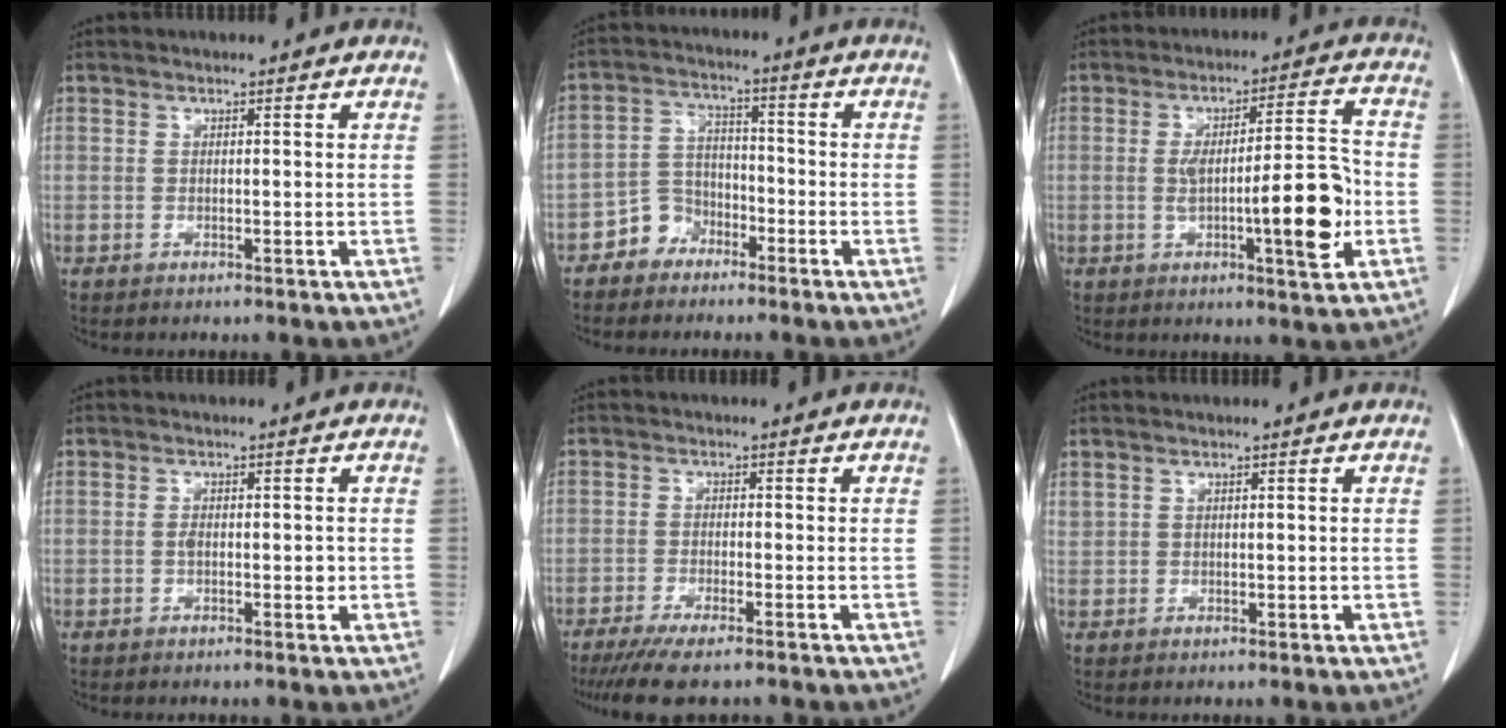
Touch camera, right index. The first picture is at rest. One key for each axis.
{"total": 5.2, "fx": -3.5, "fy": 3.9, "fz": 0.8, "tx": -0.008, "ty": 0.014, "tz": -0.065}
{"total": 12.3, "fx": -2.3, "fy": 1.8, "fz": 12.0, "tx": -0.181, "ty": 0.010, "tz": -0.030}
{"total": 2.1, "fx": -0.2, "fy": 1.1, "fz": 1.8, "tx": -0.032, "ty": 0.001, "tz": -0.002}
{"total": 7.7, "fx": -6.1, "fy": 1.1, "fz": 4.6, "tx": -0.070, "ty": -0.016, "tz": -0.096}
{"total": 1.0, "fx": 0.7, "fy": 0.5, "fz": 0.3, "tx": -0.005, "ty": 0.006, "tz": 0.019}